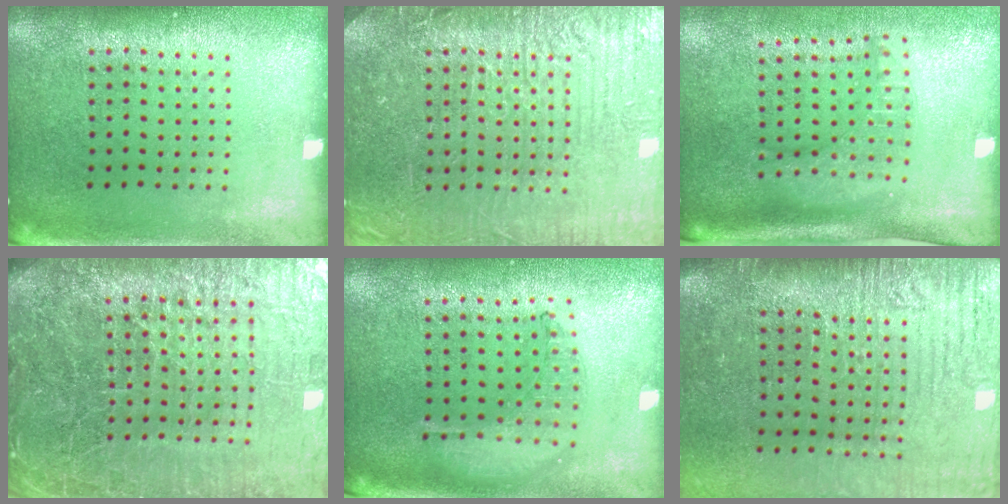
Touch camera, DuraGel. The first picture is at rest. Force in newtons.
{"total": 7.7, "press": 7.7, "slide": 1.1}
{"total": 2.1, "press": 1.6, "slide": 1.5}
{"total": 7.7, "press": 6.7, "slide": 3.8}
{"total": 1.0, "press": 0.9, "slide": 0.3}
{"total": 4.5, "press": 3.8, "slide": 2.3}